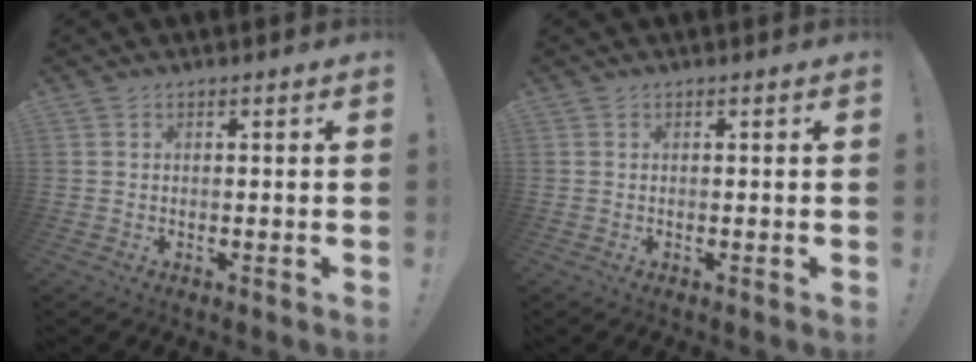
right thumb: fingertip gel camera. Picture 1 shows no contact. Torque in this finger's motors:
{"motor_torque": [0.00, 0.00, -0.01, 0.00, 0.02]}